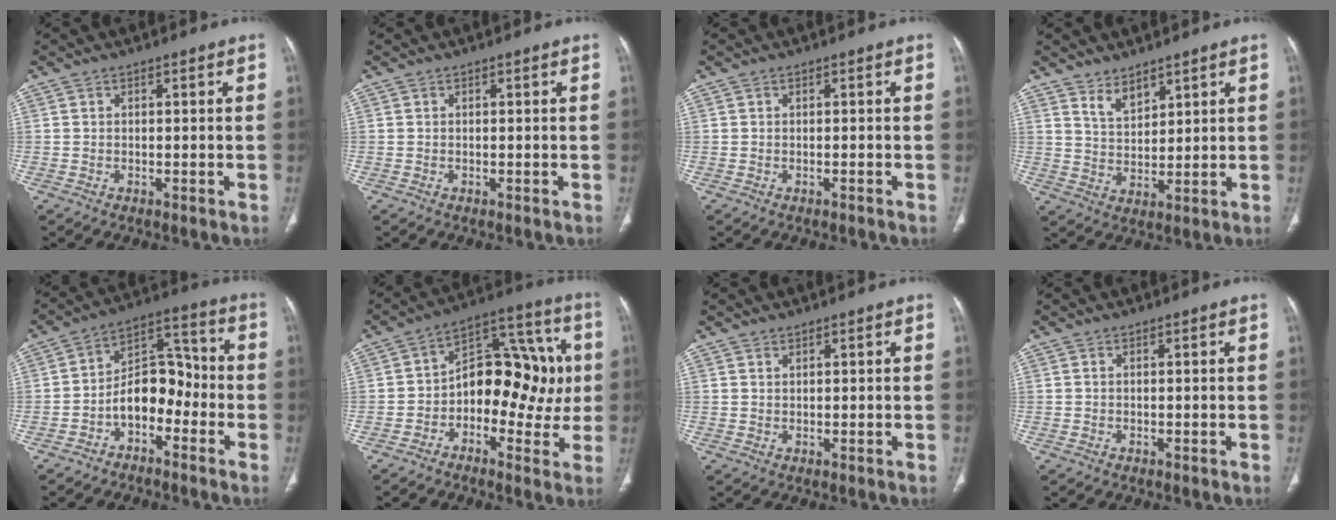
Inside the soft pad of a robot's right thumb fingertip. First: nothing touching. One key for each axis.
{"total": 0.0}
{"total": 0.0}
{"total": 5.0, "fx": 3.8, "fy": 2.4, "fz": 2.2, "tx": -0.024, "ty": -0.035, "tz": 0.078}
{"total": 10.1, "fx": -3.8, "fy": 6.6, "fz": 6.7, "tx": -0.081, "ty": 0.061, "tz": -0.073}
{"total": 16.6, "fx": -1.1, "fy": 10.5, "fz": 12.8, "tx": -0.121, "ty": 0.050, "tz": -0.024}
{"total": 0.8, "fx": 0.7, "fy": 0.3, "fz": 0.2, "tx": -0.001, "ty": -0.006, "tz": 0.013}
{"total": 0.0}